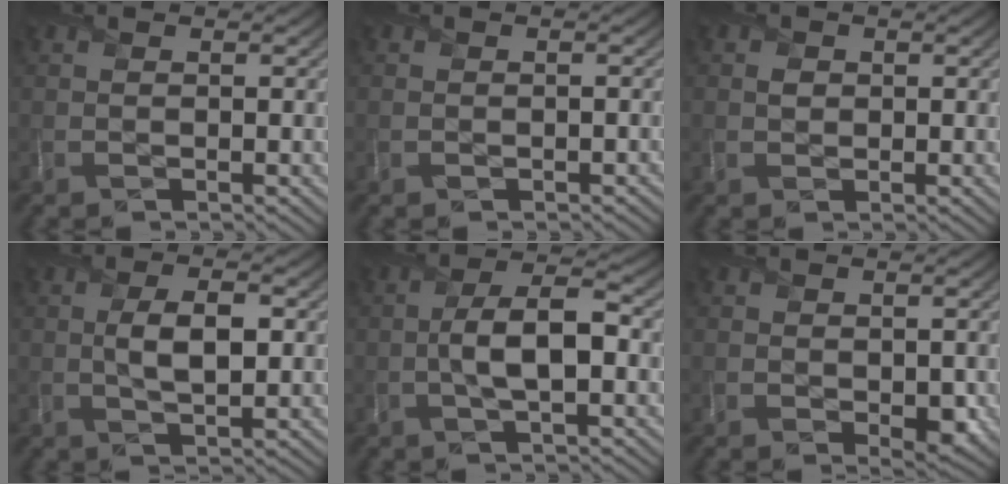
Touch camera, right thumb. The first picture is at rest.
{"total": 0.8, "force": [-0.4, 0.7, 0.0], "torque": [0.002, -0.008, -0.009]}
{"total": 1.3, "force": [0.2, 1.2, 0.5], "torque": [-0.008, -0.002, -0.001]}
{"total": 5.0, "force": [0.2, 2.2, 4.4], "torque": [-0.087, 0.000, 0.002]}
{"total": 6.7, "force": [-1.0, 2.5, 6.1], "torque": [-0.116, 0.009, -0.025]}
{"total": 2.5, "force": [-0.2, 1.8, 1.7], "torque": [-0.027, -0.014, 0.000]}